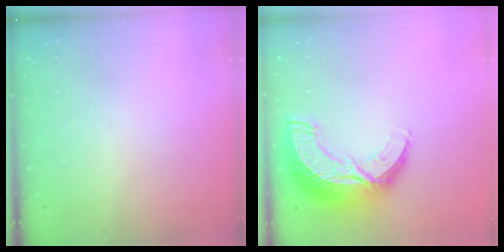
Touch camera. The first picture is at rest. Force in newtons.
{"total": 15.0, "press": 14.9, "slide": 1.0}